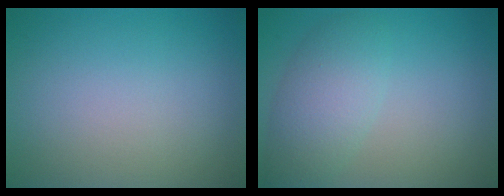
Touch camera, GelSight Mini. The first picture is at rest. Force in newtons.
{"total": 4.0, "press": 4.0, "slide": 0.2}